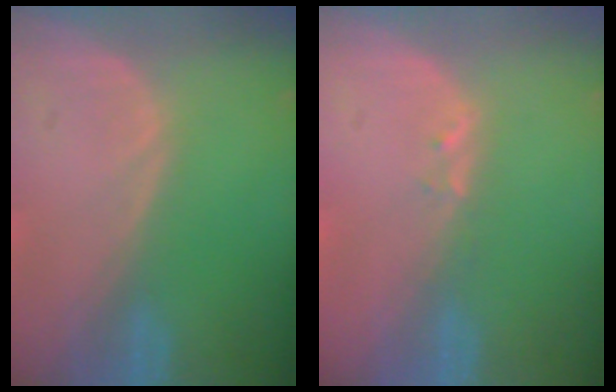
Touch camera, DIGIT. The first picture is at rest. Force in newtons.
{"total": 1.0, "press": 0.9, "slide": 0.5}